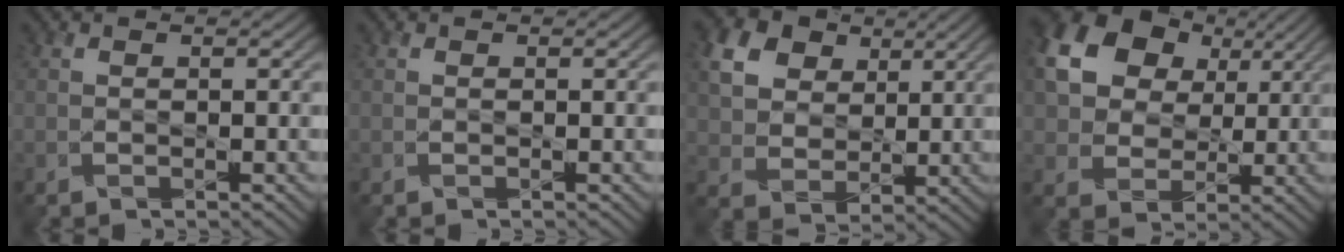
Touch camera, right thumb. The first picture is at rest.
{"total": 0.0}
{"total": 11.5, "force": [4.8, 8.8, 5.6], "torque": [-0.170, 0.017, 0.110]}
{"total": 17.1, "force": [6.3, 12.9, 9.3], "torque": [-0.235, 0.045, 0.129]}